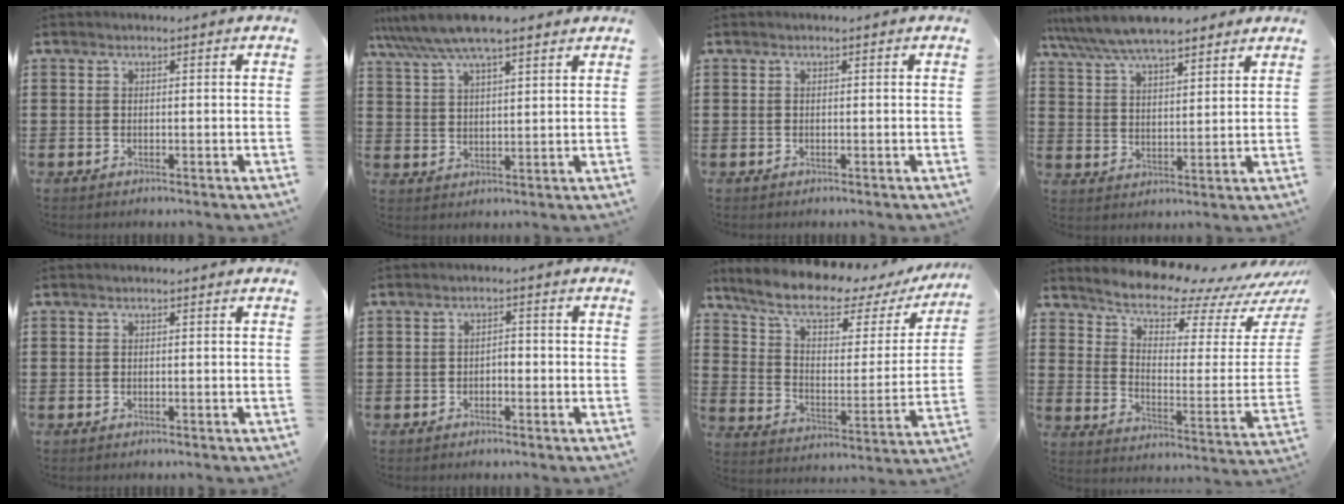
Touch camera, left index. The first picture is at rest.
{"total": 8.3, "force": [6.7, 1.4, 4.6], "torque": [-0.107, -0.014, 0.121]}
{"total": 0.0}
{"total": 8.0, "force": [7.2, 1.6, 3.1], "torque": [-0.085, -0.018, 0.132]}
{"total": 0.0}
{"total": 1.4, "force": [-0.9, 0.6, 0.8], "torque": [-0.020, 0.002, -0.021]}
{"total": 9.4, "force": [7.1, 2.5, 5.6], "torque": [-0.128, -0.041, 0.119]}
{"total": 8.9, "force": [8.1, 1.5, 3.2], "torque": [-0.079, -0.074, 0.137]}